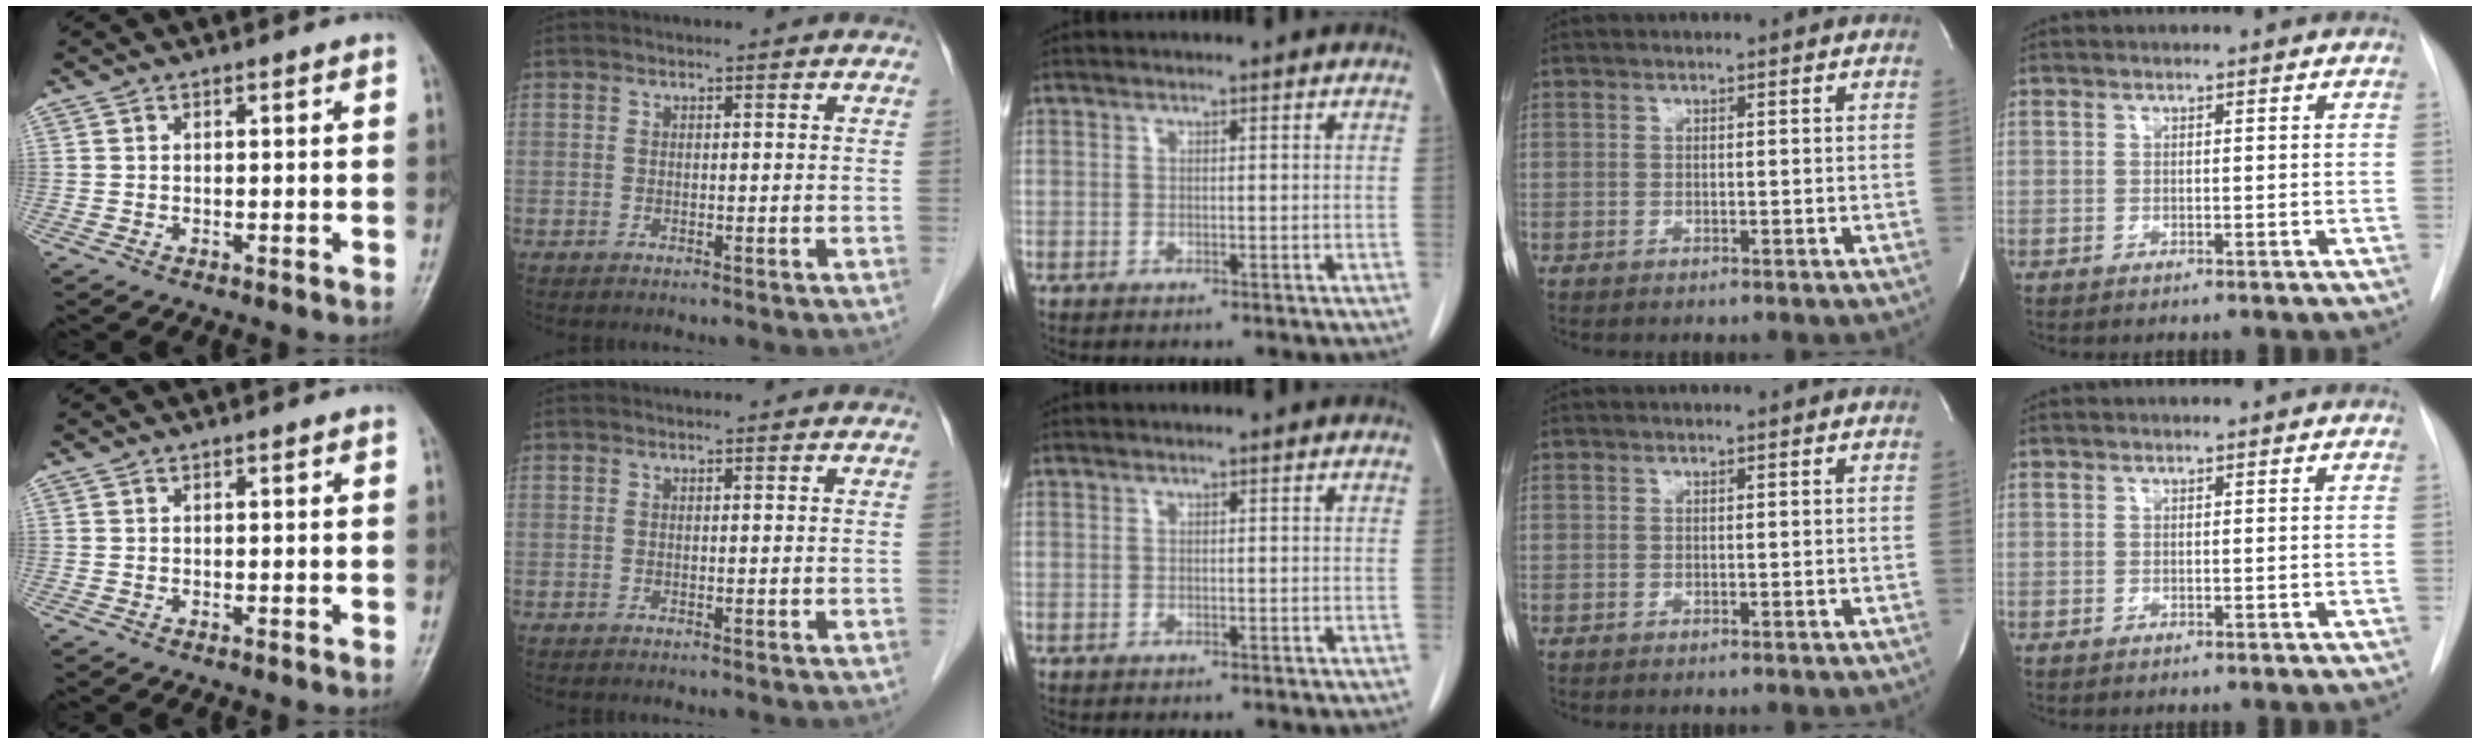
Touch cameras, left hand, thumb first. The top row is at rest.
{}